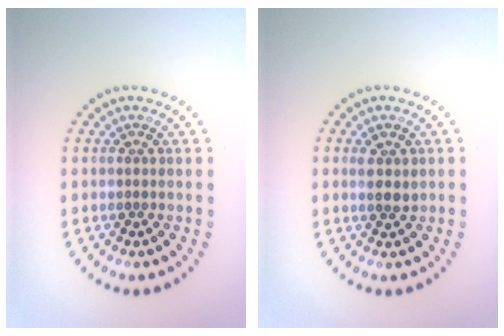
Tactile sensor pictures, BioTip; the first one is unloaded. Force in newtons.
{"total": 1.7, "press": 1.6, "slide": 0.7}